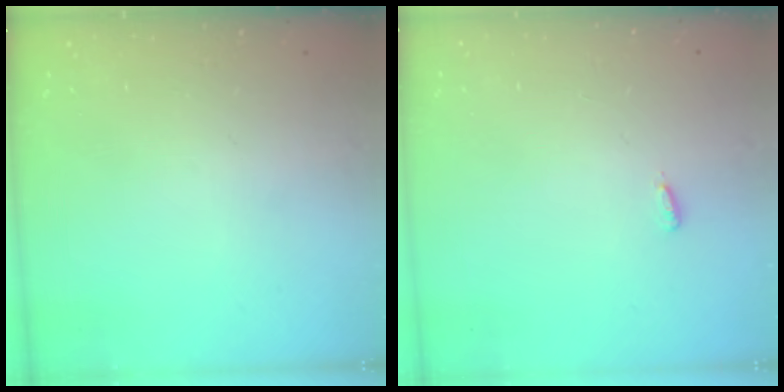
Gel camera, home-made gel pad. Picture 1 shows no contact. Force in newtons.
{"total": 2.7, "press": 2.6, "slide": 0.9}